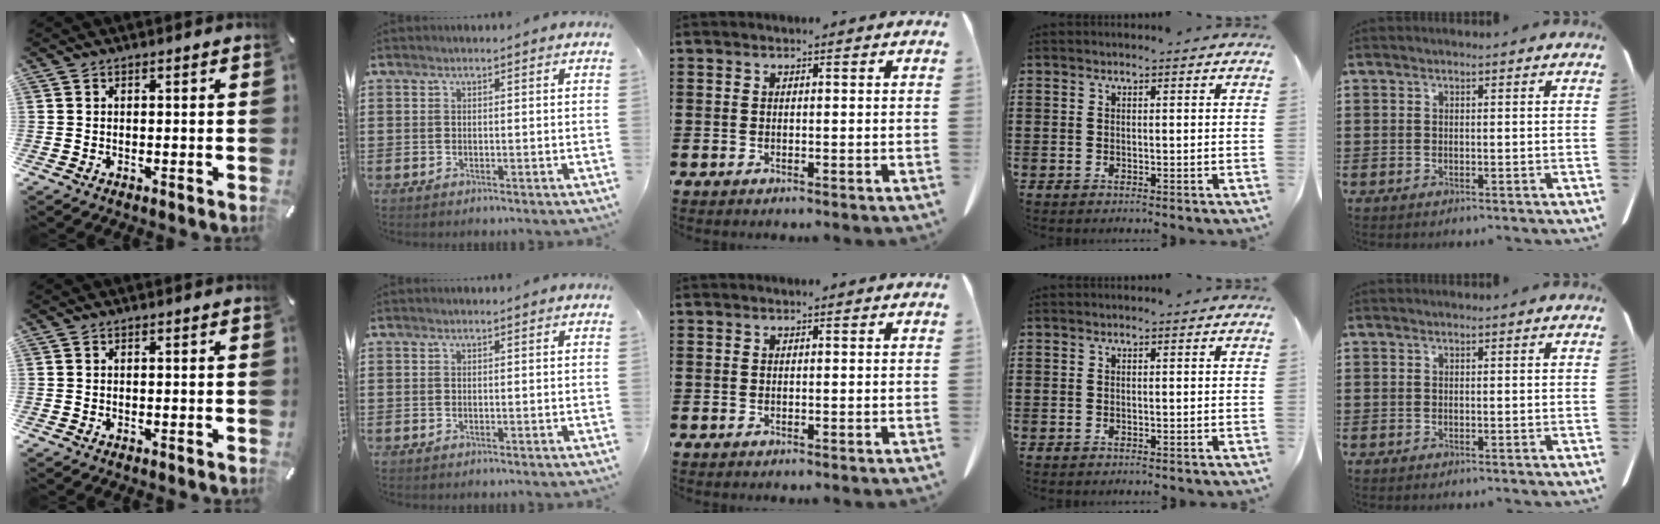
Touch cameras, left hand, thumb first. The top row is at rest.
{}